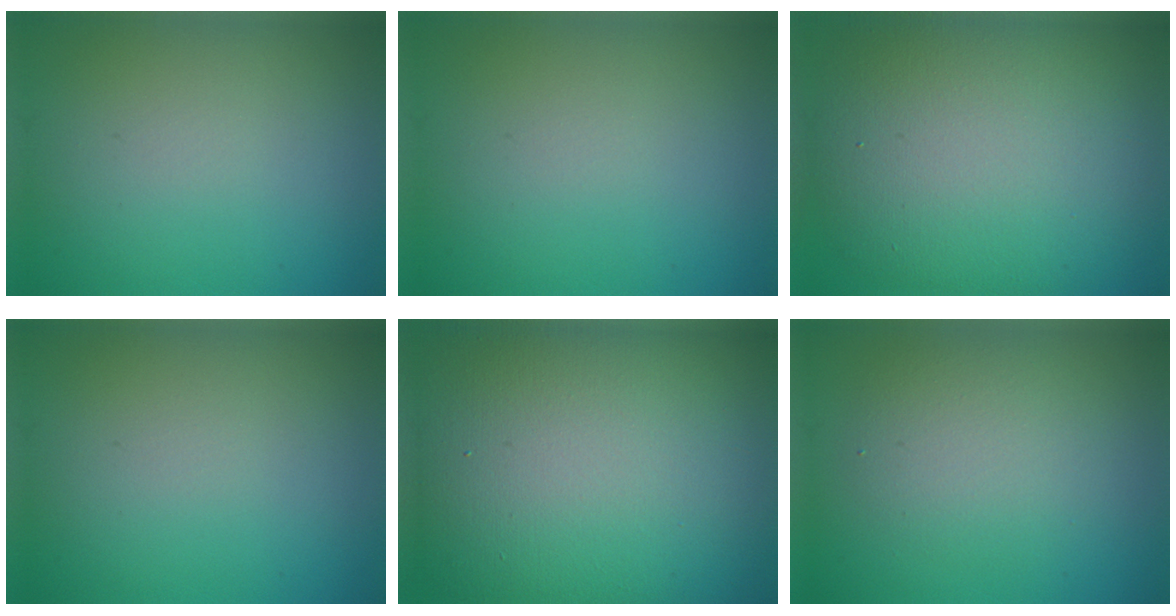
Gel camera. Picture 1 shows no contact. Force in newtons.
{"total": 0.0}
{"total": 13.4, "press": 13.4, "slide": 0.4}
{"total": 0.0}
{"total": 20.7, "press": 20.7, "slide": 0.9}
{"total": 3.5, "press": 3.5, "slide": 0.2}